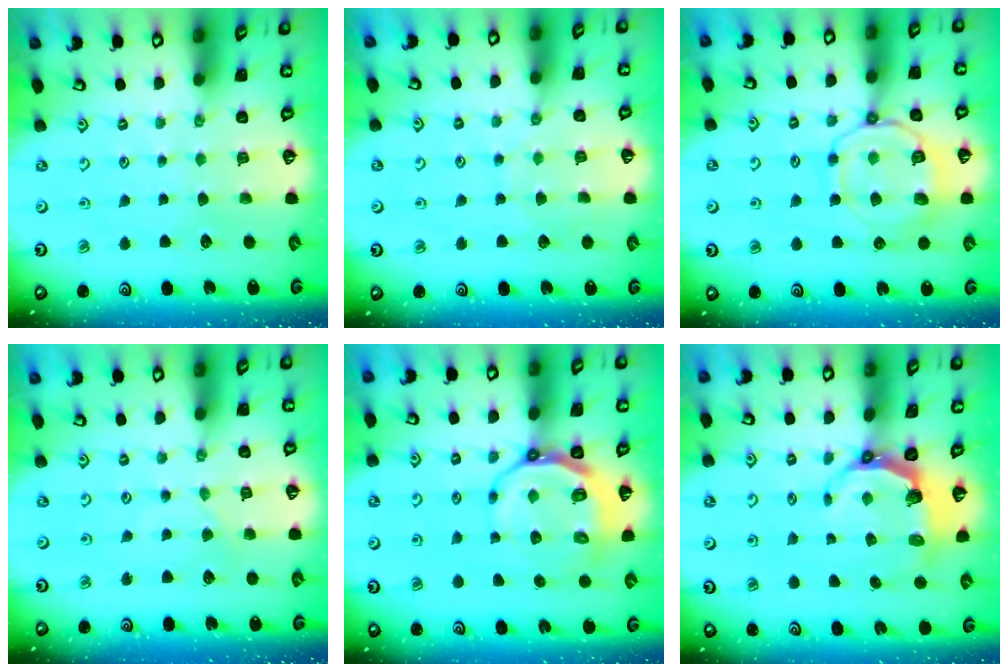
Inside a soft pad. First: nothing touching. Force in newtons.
{"total": 6.3, "press": 6.2, "slide": 0.6}
{"total": 12.3, "press": 12.2, "slide": 1.3}
{"total": 1.8, "press": 1.7, "slide": 0.4}
{"total": 9.6, "press": 9.0, "slide": 3.3}
{"total": 6.3, "press": 4.8, "slide": 4.1}